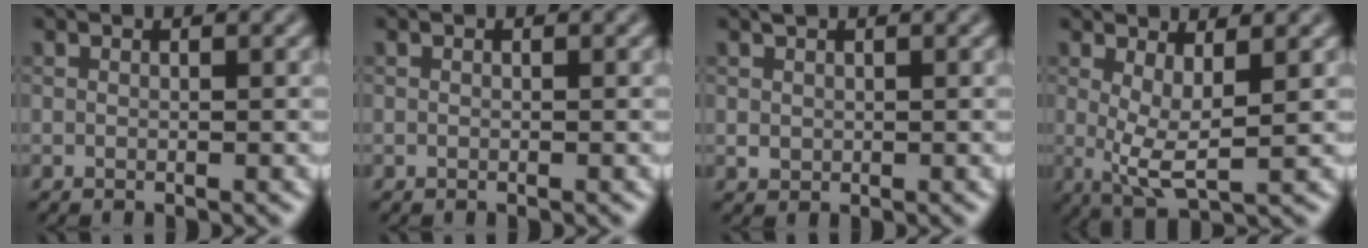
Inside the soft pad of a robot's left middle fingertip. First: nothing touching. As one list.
[{"total": 0.0}, {"total": 1.0, "force": [0.5, 0.8, 0.3], "torque": [-0.005, 0.000, 0.012]}, {"total": 4.2, "force": [0.9, 1.3, 3.9], "torque": [-0.074, -0.010, 0.017]}]